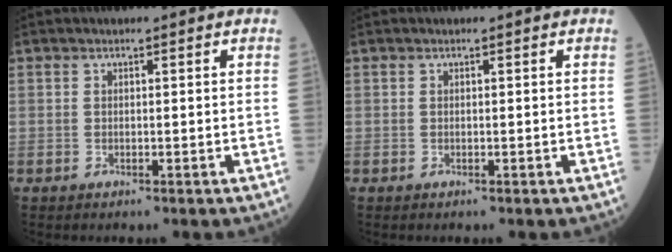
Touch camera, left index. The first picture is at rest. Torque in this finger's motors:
{"motor_torque": [0.00, 0.00, -0.01, 0.00]}